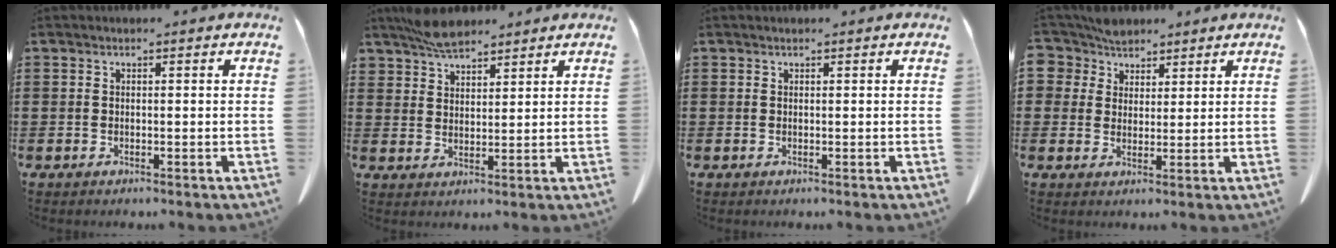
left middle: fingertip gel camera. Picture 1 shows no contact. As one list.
[{"total": 4.6, "force": [4.2, 1.4, 1.1], "torque": [-0.033, -0.007, 0.082]}, {"total": 0.0}, {"total": 4.8, "force": [3.7, 3.0, 0.3], "torque": [-0.031, 0.001, 0.069]}]